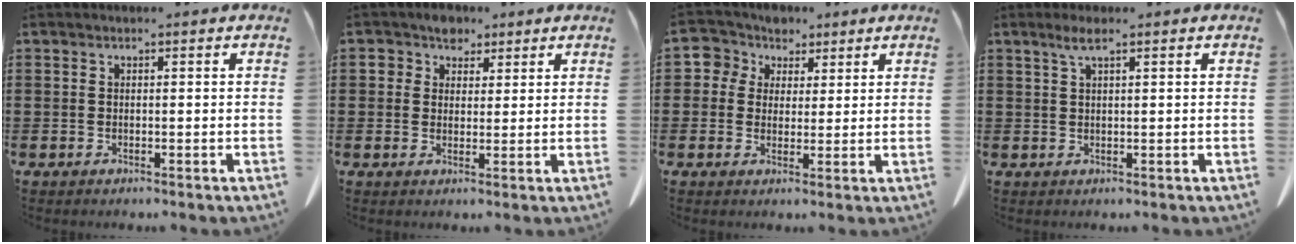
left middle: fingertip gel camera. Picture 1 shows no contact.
{"total": 4.2, "force": [2.7, 3.1, 1.0], "torque": [-0.028, 0.012, 0.047]}
{"total": 4.9, "force": [2.3, 4.3, 0.7], "torque": [-0.042, 0.002, 0.038]}
{"total": 2.3, "force": [1.3, 0.2, 1.9], "torque": [-0.039, 0.002, 0.022]}